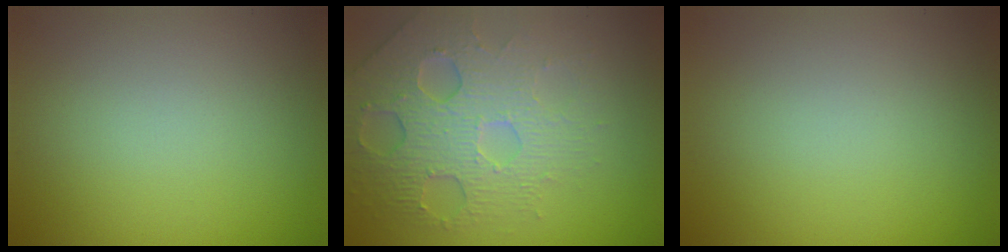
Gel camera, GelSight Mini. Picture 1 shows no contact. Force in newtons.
{"total": 6.3, "press": 4.7, "slide": 4.3}
{"total": 0.0}